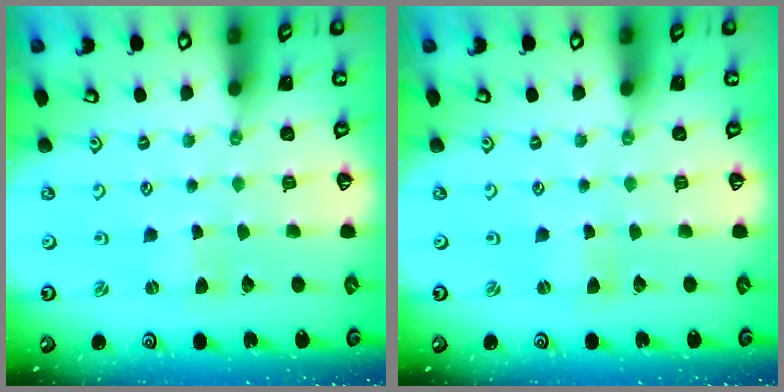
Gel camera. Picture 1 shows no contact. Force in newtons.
{"total": 0.0}